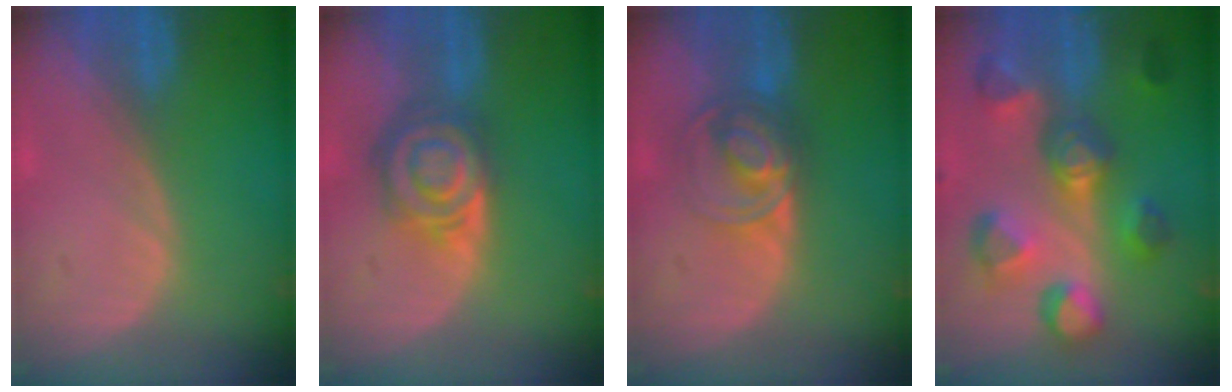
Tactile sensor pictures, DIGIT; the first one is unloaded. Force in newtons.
{"total": 8.0, "press": 7.1, "slide": 3.7}
{"total": 7.3, "press": 6.0, "slide": 4.1}
{"total": 10.7, "press": 10.0, "slide": 3.7}